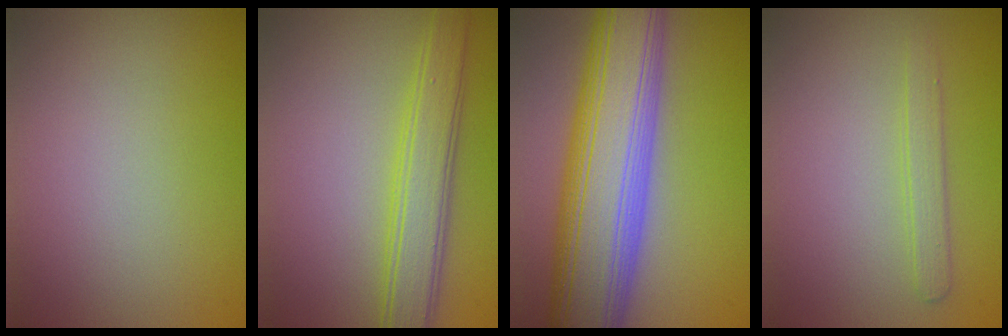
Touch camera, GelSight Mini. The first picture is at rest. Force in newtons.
{"total": 4.5, "press": 4.5, "slide": 0.1}
{"total": 12.5, "press": 12.5, "slide": 0.2}
{"total": 1.6, "press": 1.6, "slide": 0.1}